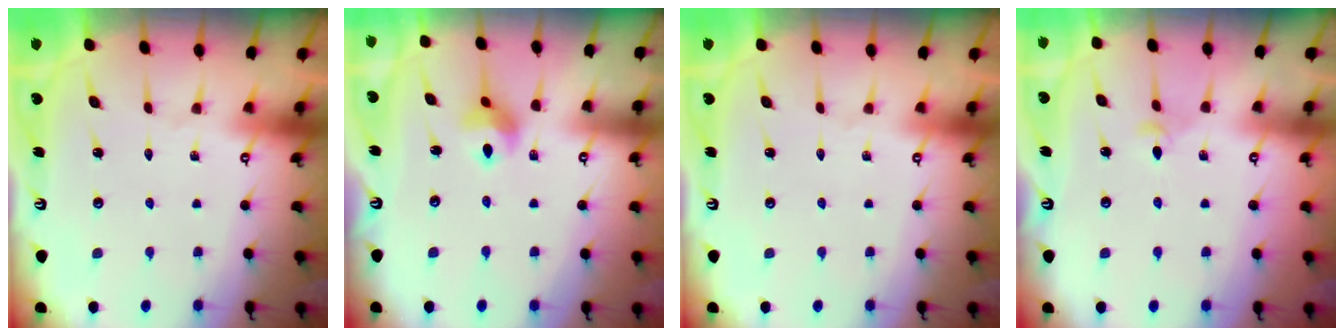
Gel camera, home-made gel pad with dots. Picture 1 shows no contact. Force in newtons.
{"total": 7.8, "press": 7.8, "slide": 0.6}
{"total": 0.0}
{"total": 3.3, "press": 3.2, "slide": 0.8}